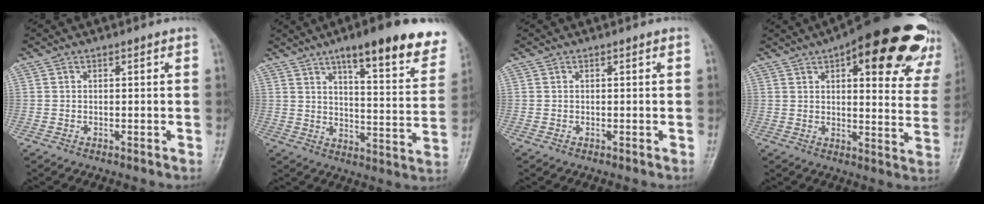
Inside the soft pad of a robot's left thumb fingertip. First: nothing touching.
{"total": 19.3, "force": [12.5, 4.6, 13.9], "torque": [-0.153, -0.050, 0.168]}
{"total": 0.0}
{"total": 26.8, "force": [15.5, 9.0, 19.9], "torque": [-0.224, -0.031, 0.185]}